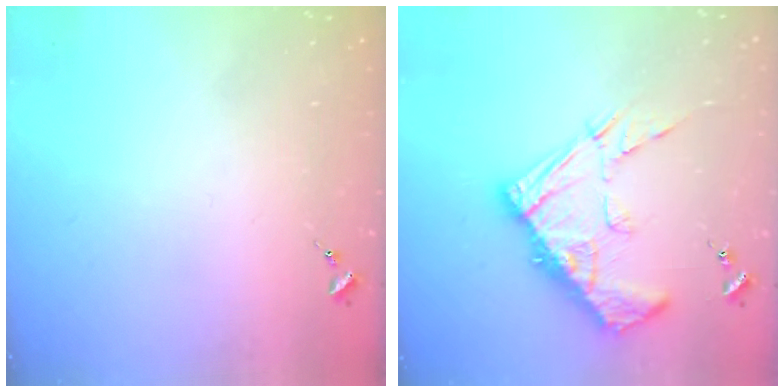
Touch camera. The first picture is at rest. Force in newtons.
{"total": 15.9, "press": 15.8, "slide": 1.5}